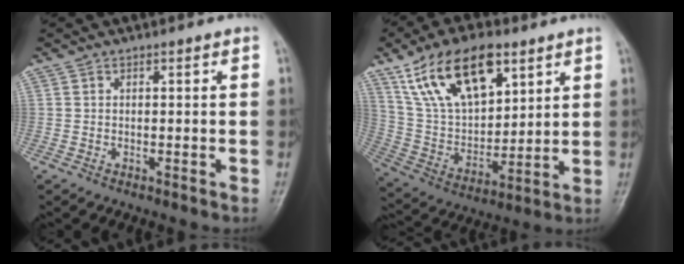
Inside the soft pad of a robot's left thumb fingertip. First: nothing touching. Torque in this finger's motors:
{"motor_torque": [0.38, 0.39, 1.29, -1.49, 0.18]}